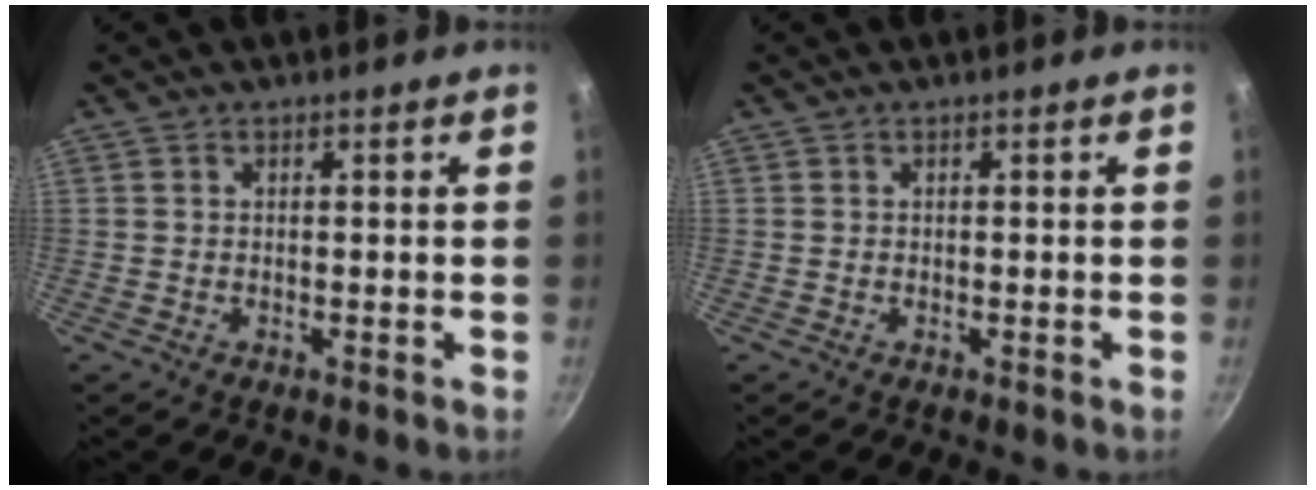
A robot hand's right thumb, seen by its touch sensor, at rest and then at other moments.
{"total": 0.0}